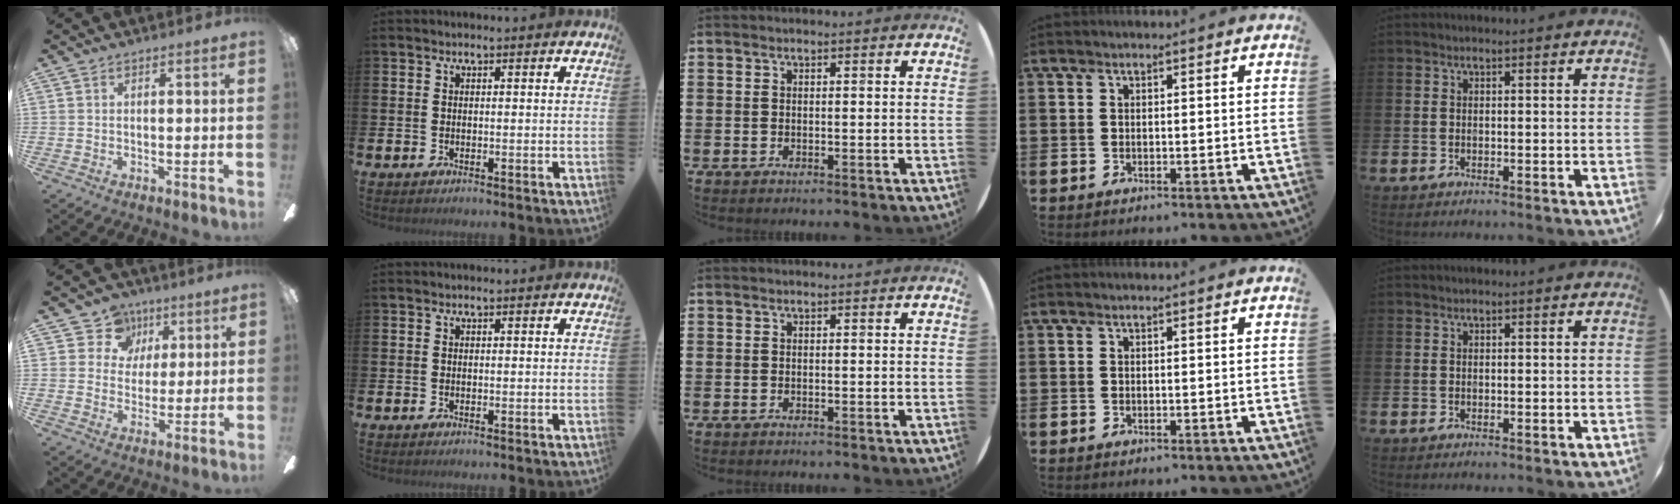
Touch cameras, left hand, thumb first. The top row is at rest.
{"thumb": {"total": 9.2, "force": [4.5, 8.0, 1.2], "torque": [-0.027, -0.025, 0.083]}}